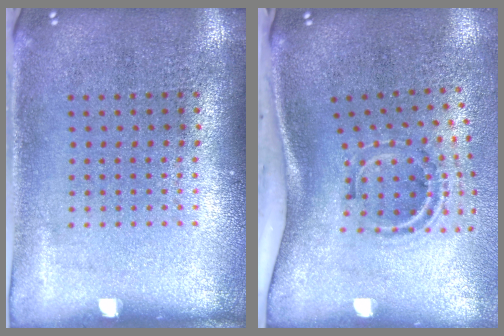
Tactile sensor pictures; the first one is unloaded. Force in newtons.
{"total": 2.1, "press": 1.2, "slide": 1.8}